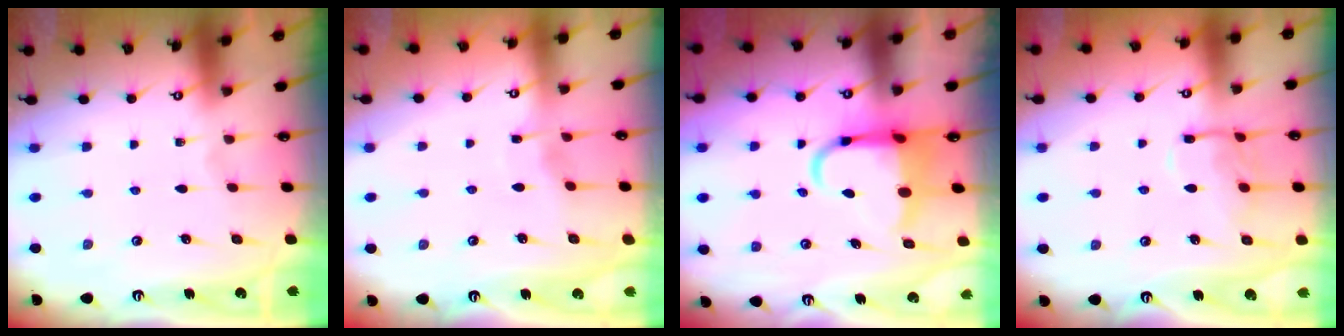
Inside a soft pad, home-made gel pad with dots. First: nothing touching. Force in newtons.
{"total": 2.9, "press": 2.9, "slide": 0.3}
{"total": 8.1, "press": 7.9, "slide": 1.6}
{"total": 10.1, "press": 10.1, "slide": 0.8}